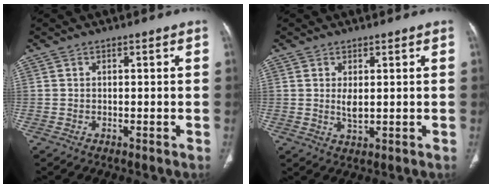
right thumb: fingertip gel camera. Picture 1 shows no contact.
{"total": 2.6, "force": [0.5, 1.1, 2.3], "torque": [-0.044, -0.009, 0.015]}